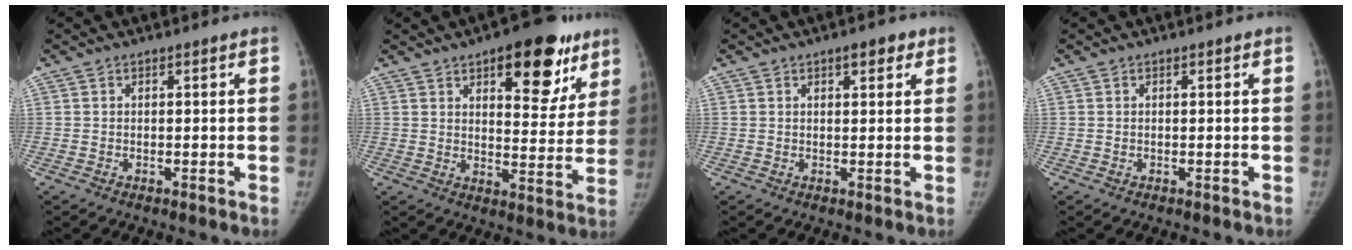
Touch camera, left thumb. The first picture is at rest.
{"total": 17.3, "force": [9.5, 7.7, 12.2], "torque": [-0.100, -0.040, 0.128]}
{"total": 3.1, "force": [1.8, 1.5, 2.1], "torque": [-0.013, -0.005, 0.021]}
{"total": 0.0}